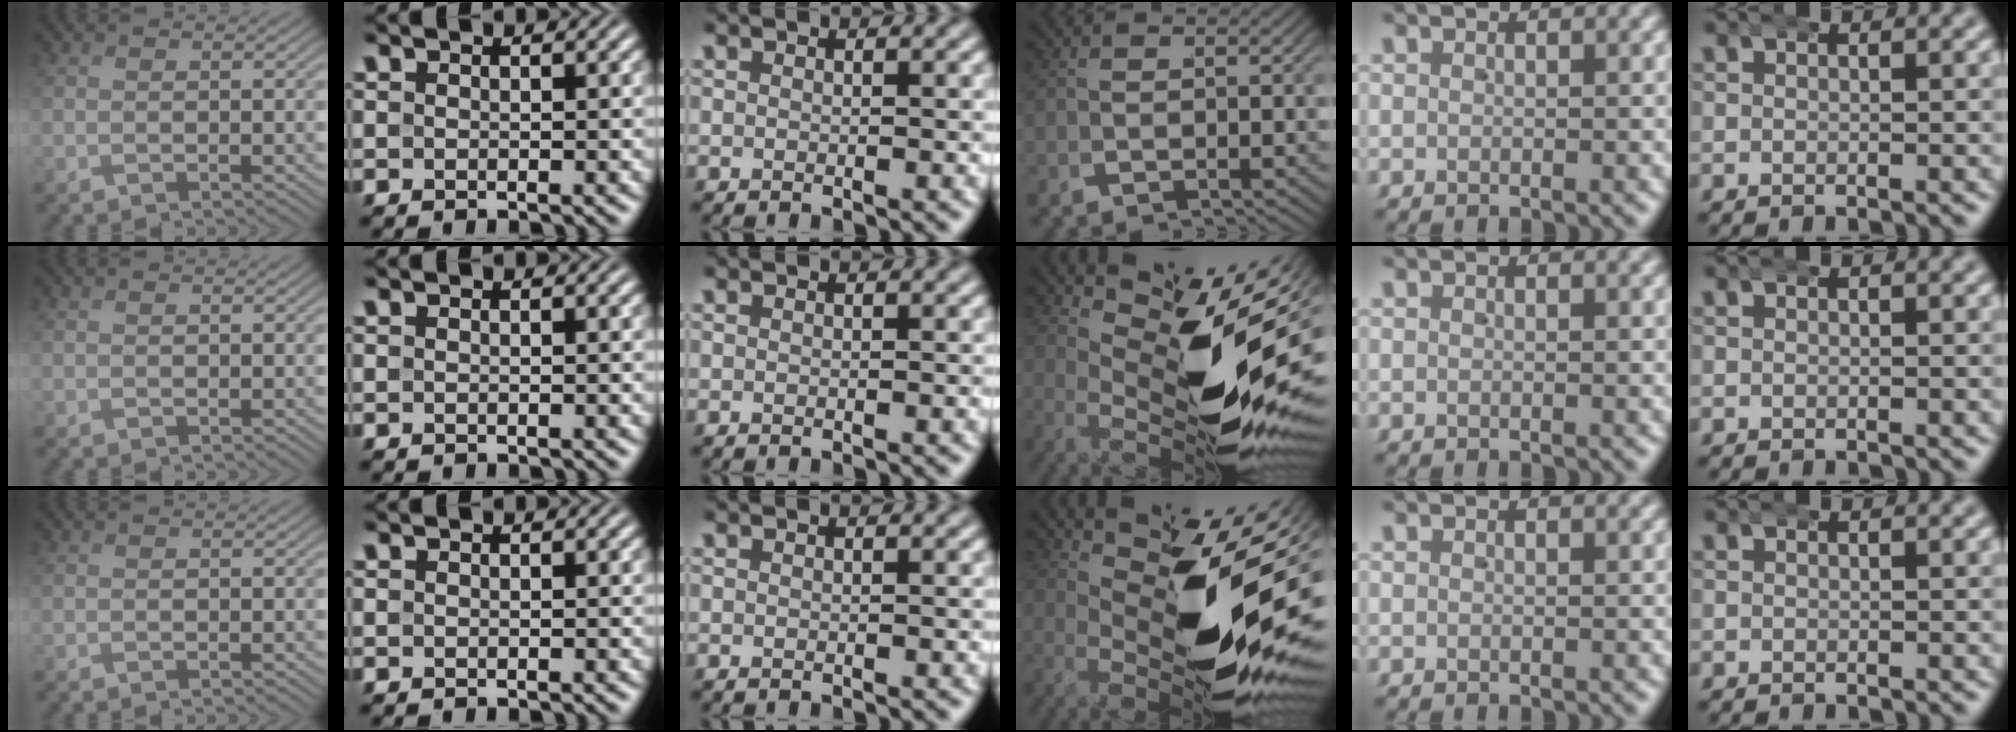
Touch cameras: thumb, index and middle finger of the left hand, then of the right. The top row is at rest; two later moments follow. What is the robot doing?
{"motion": "wrap", "object": "arm wrap"}